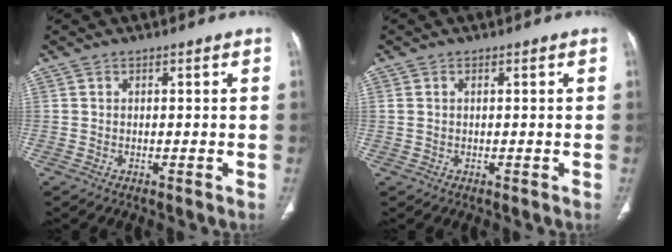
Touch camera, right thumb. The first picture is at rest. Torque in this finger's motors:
{"motor_torque": [-0.16, -0.13, -0.11, 0.51, -0.03]}